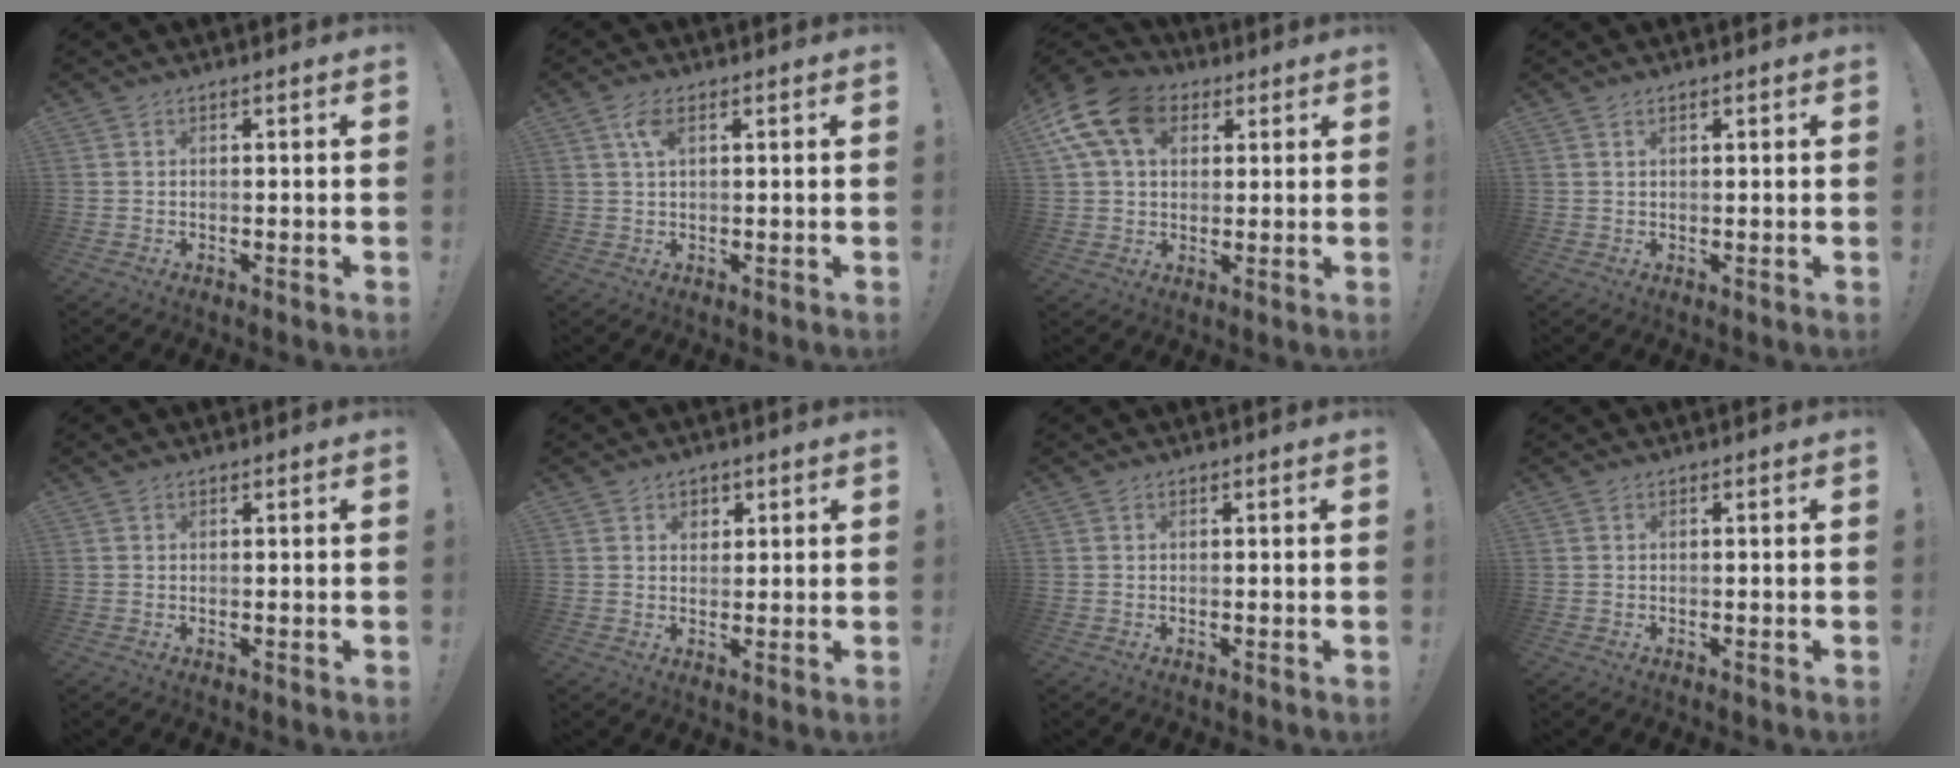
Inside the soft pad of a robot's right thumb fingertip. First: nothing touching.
{"total": 3.9, "force": [1.6, 1.6, 3.1], "torque": [-0.060, 0.002, 0.027]}
{"total": 15.1, "force": [6.2, 10.3, 9.2], "torque": [-0.166, -0.020, 0.117]}
{"total": 1.0, "force": [0.7, 0.5, 0.6], "torque": [-0.008, -0.002, 0.012]}
{"total": 0.6, "force": [0.5, 0.3, 0.2], "torque": [0.004, -0.002, 0.007]}
{"total": 3.1, "force": [1.7, 2.5, 0.7], "torque": [0.002, -0.008, 0.026]}
{"total": 0.0}
{"total": 0.0}